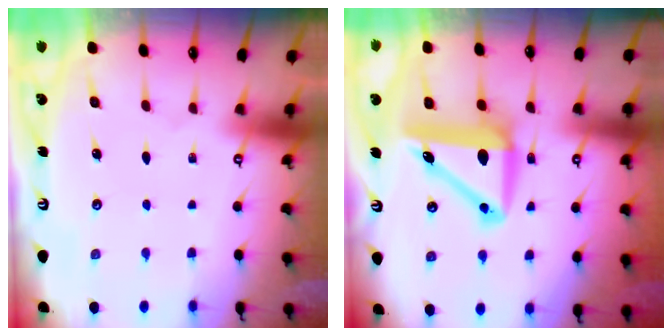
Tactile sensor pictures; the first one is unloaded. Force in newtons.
{"total": 10.5, "press": 9.8, "slide": 3.8}